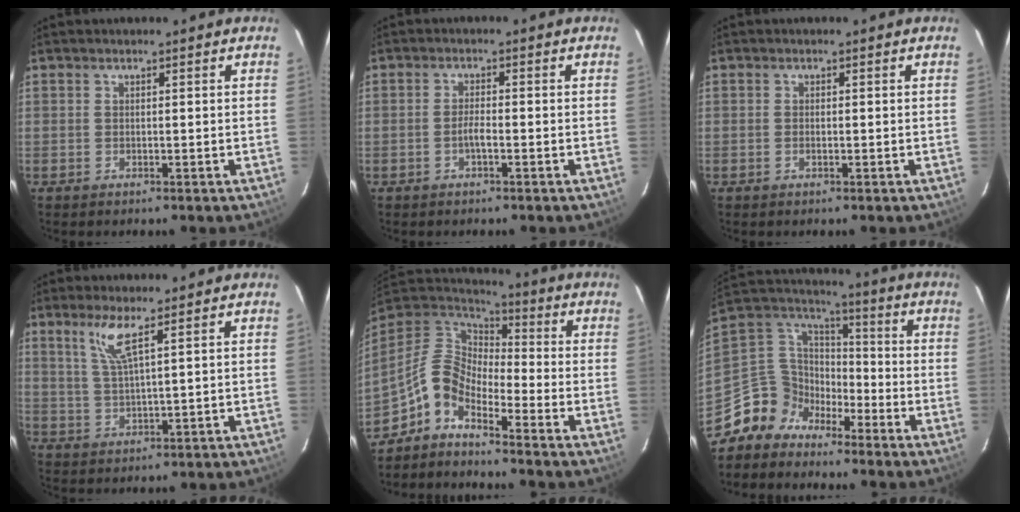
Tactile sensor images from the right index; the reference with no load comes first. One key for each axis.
{"total": 2.1, "fx": -1.1, "fy": 0.3, "fz": 1.8, "tx": -0.037, "ty": 0.003, "tz": -0.022}
{"total": 0.7, "fx": -0.3, "fy": 0.3, "fz": 0.6, "tx": -0.013, "ty": 0.001, "tz": -0.006}
{"total": 5.0, "fx": 2.9, "fy": -0.1, "fz": 4.1, "tx": -0.085, "ty": -0.006, "tz": 0.063}
{"total": 8.3, "fx": -5.9, "fy": 3.2, "fz": 4.9, "tx": -0.100, "ty": 0.023, "tz": -0.139}
{"total": 10.3, "fx": -8.2, "fy": 6.2, "fz": 0.8, "tx": -0.044, "ty": 0.047, "tz": -0.173}